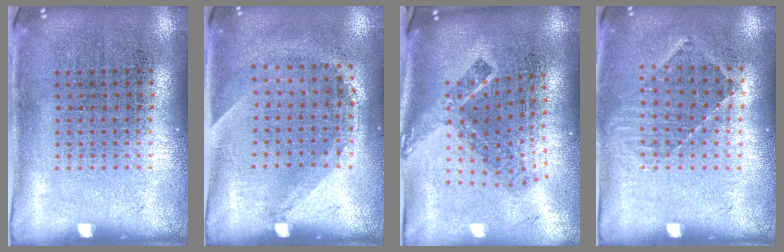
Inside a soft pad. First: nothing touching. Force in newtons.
{"total": 1.3, "press": 0.9, "slide": 0.9}
{"total": 2.4, "press": 1.6, "slide": 1.8}
{"total": 0.9, "press": 0.9, "slide": 0.2}